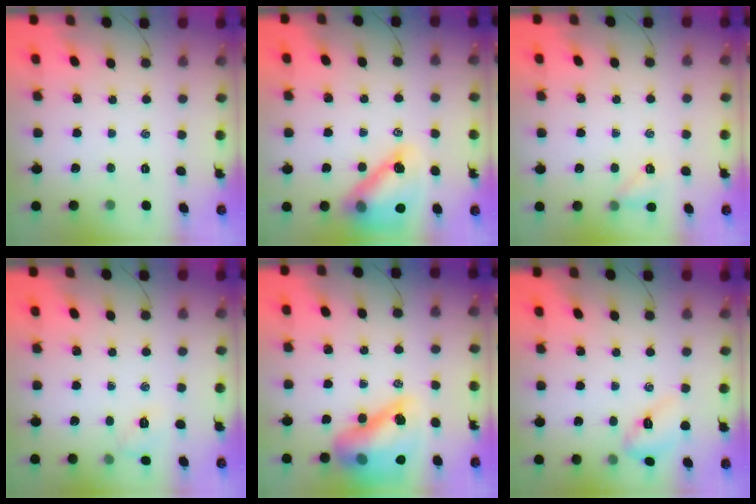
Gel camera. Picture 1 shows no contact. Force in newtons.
{"total": 14.8, "press": 14.3, "slide": 4.1}
{"total": 5.6, "press": 5.4, "slide": 1.7}
{"total": 6.4, "press": 6.1, "slide": 1.9}
{"total": 17.9, "press": 17.2, "slide": 5.0}
{"total": 5.7, "press": 5.7, "slide": 0.6}